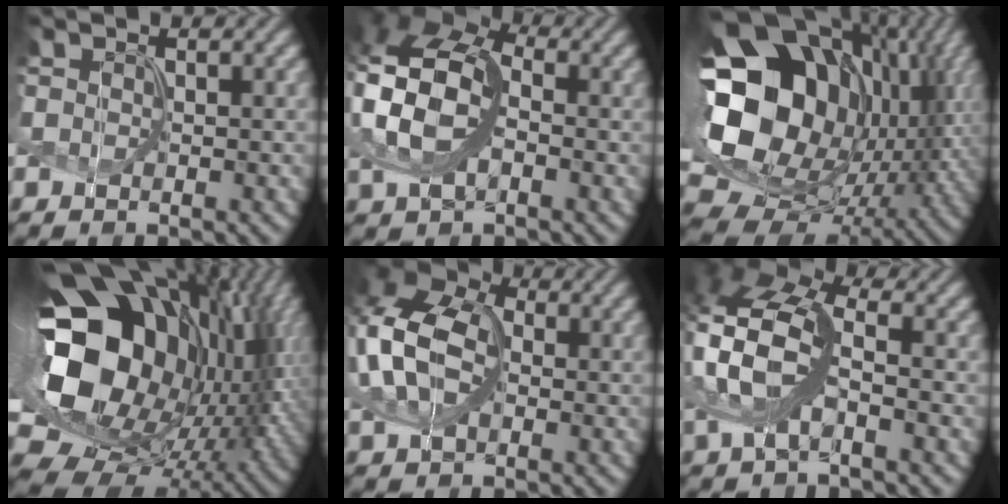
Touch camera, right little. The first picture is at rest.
{"total": 9.7, "force": [0.0, 6.2, 7.4], "torque": [-0.186, 0.013, -0.012]}
{"total": 19.0, "force": [4.1, 14.0, 12.2], "torque": [-0.245, -0.004, 0.091]}
{"total": 19.8, "force": [3.6, 13.5, 14.1], "torque": [-0.277, -0.009, 0.082]}
{"total": 9.0, "force": [0.5, 6.1, 6.6], "torque": [-0.165, 0.014, -0.003]}
{"total": 7.6, "force": [0.2, 3.9, 6.5], "torque": [-0.151, 0.016, -0.010]}